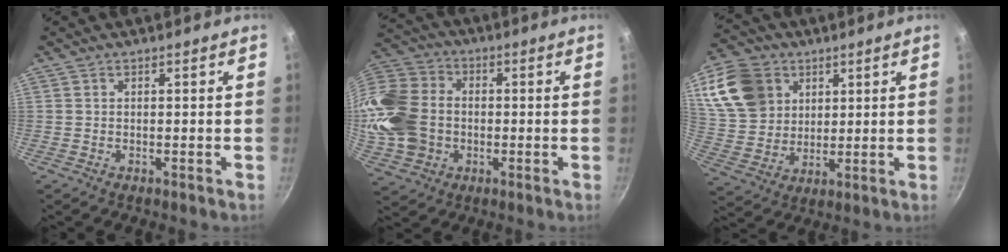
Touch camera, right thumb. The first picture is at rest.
{"total": 19.1, "force": [-1.7, 15.4, 11.2], "torque": [-0.230, 0.029, -0.034]}
{"total": 15.6, "force": [6.4, 12.1, 7.3], "torque": [-0.122, -0.010, 0.130]}